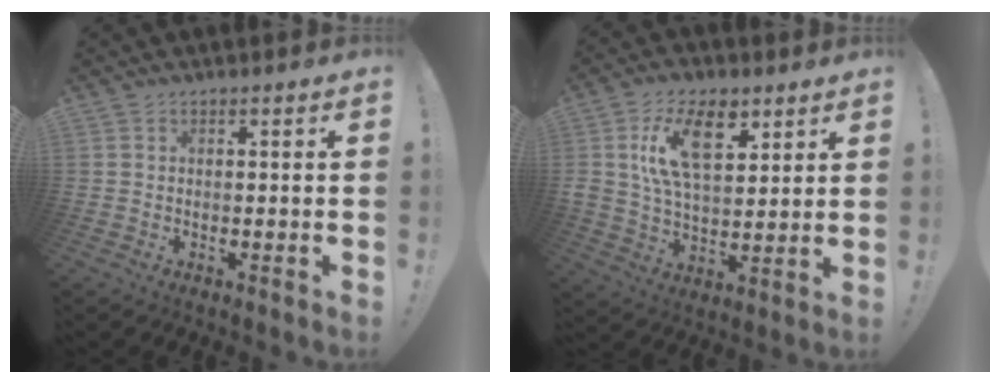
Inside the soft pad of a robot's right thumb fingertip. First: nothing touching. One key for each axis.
{"total": 15.9, "fx": 7.0, "fy": 8.6, "fz": 11.3, "tx": -0.201, "ty": -0.021, "tz": 0.122}